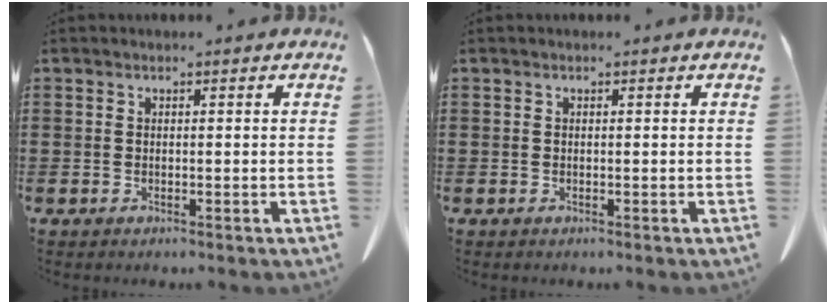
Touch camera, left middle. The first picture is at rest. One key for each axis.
{"total": 0.0}